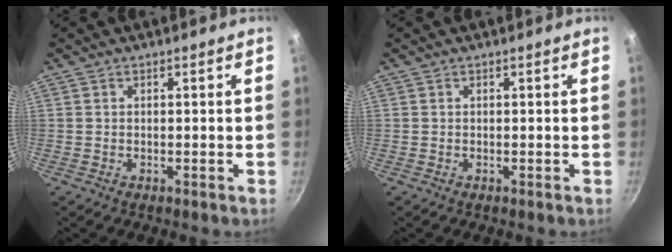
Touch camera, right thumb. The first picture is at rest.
{"total": 0.0}